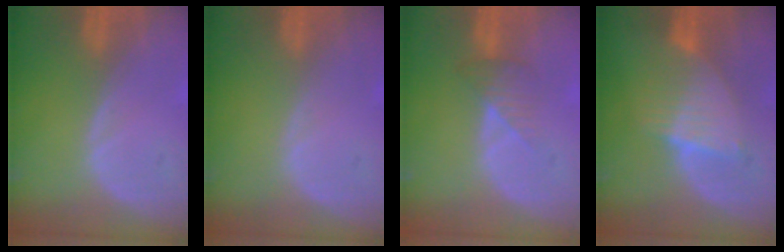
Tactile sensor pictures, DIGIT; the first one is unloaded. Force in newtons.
{"total": 0.0}
{"total": 3.3, "press": 3.1, "slide": 1.3}
{"total": 6.3, "press": 6.2, "slide": 1.0}